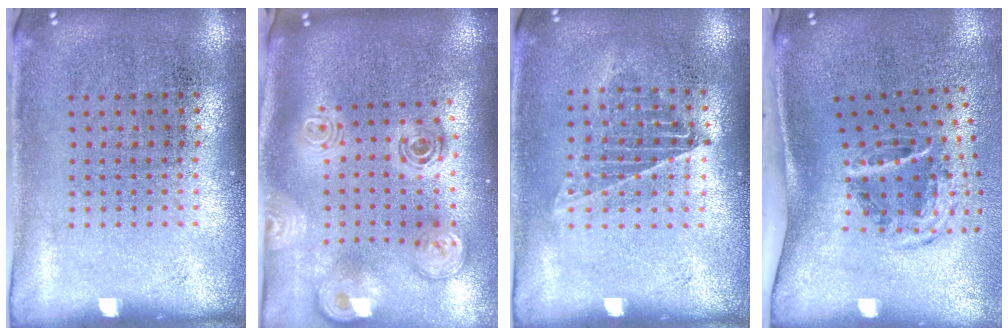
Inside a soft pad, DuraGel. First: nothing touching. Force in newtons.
{"total": 2.9, "press": 2.1, "slide": 2.1}
{"total": 1.1, "press": 1.0, "slide": 0.2}
{"total": 2.2, "press": 1.2, "slide": 1.8}